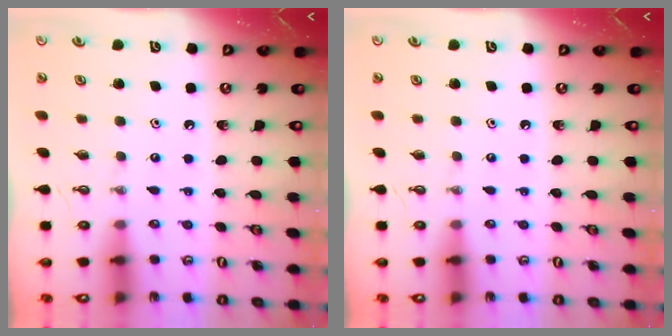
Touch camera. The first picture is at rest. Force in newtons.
{"total": 0.0}